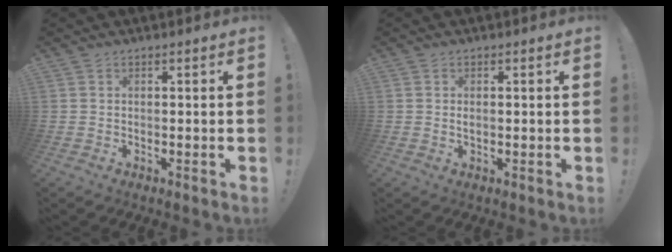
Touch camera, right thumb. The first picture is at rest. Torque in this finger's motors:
{"motor_torque": [-0.21, 0.05, -0.11, 0.09, 0.05]}